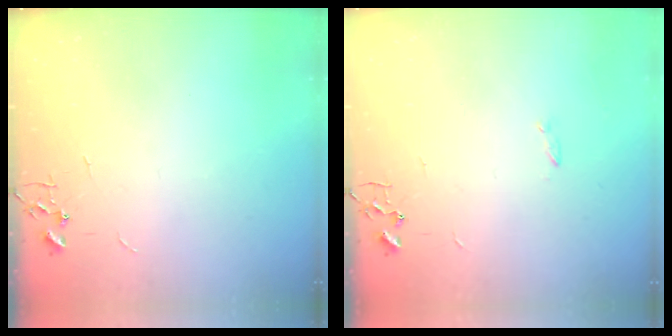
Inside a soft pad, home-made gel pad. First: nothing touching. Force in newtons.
{"total": 1.2, "press": 1.1, "slide": 0.3}